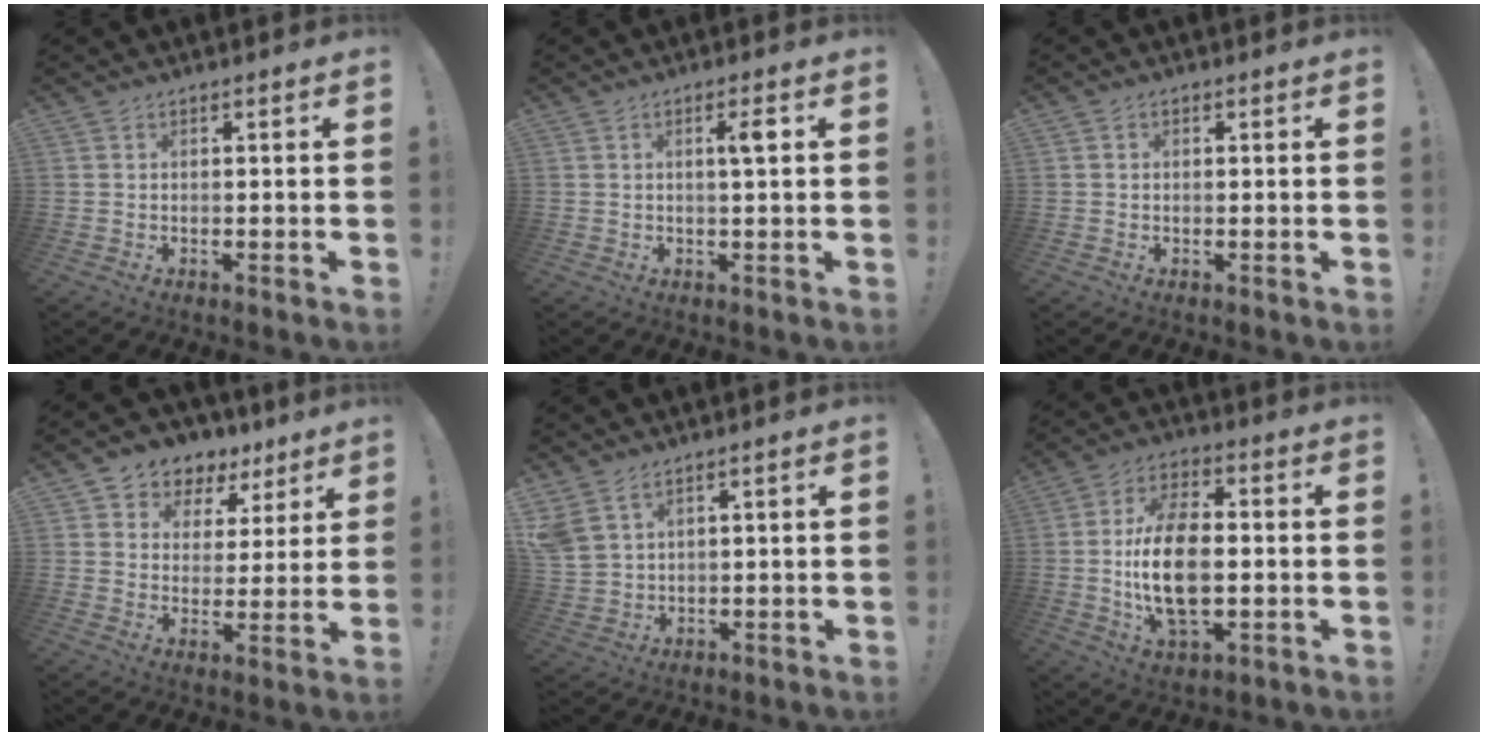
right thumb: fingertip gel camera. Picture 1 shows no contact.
{"total": 3.5, "force": [0.9, 0.3, 3.4], "torque": [-0.045, -0.005, 0.005]}
{"total": 0.8, "force": [0.2, 0.7, 0.3], "torque": [0.003, -0.001, 0.001]}
{"total": 7.0, "force": [3.8, 5.7, 1.1], "torque": [-0.010, -0.033, 0.076]}
{"total": 5.8, "force": [3.7, 3.4, 2.7], "torque": [-0.065, -0.010, 0.076]}
{"total": 16.3, "force": [-1.0, 9.6, 13.1], "torque": [-0.244, 0.000, -0.023]}